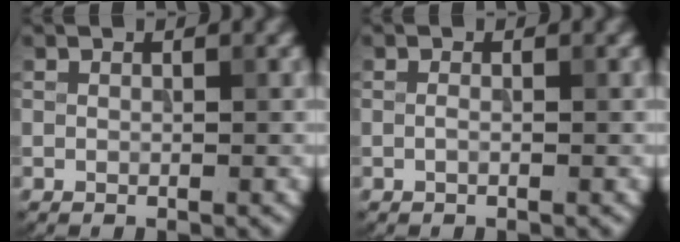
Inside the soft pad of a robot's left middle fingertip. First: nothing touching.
{"total": 0.5, "force": [-0.2, 0.1, 0.4], "torque": [-0.012, -0.001, -0.004]}